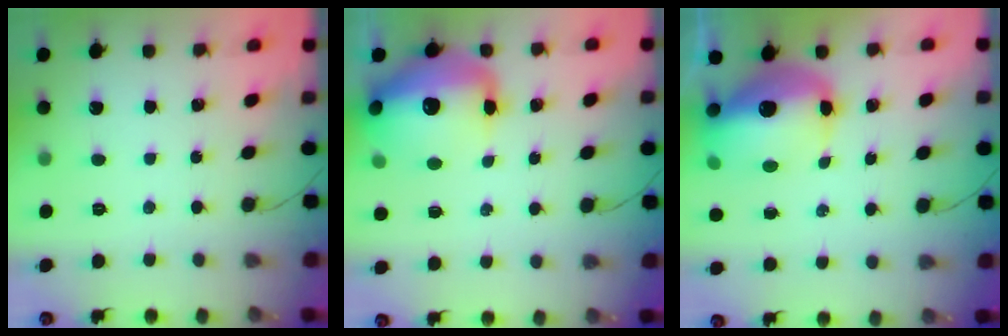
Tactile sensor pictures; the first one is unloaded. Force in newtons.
{"total": 18.2, "press": 17.7, "slide": 4.1}
{"total": 15.4, "press": 15.0, "slide": 3.3}